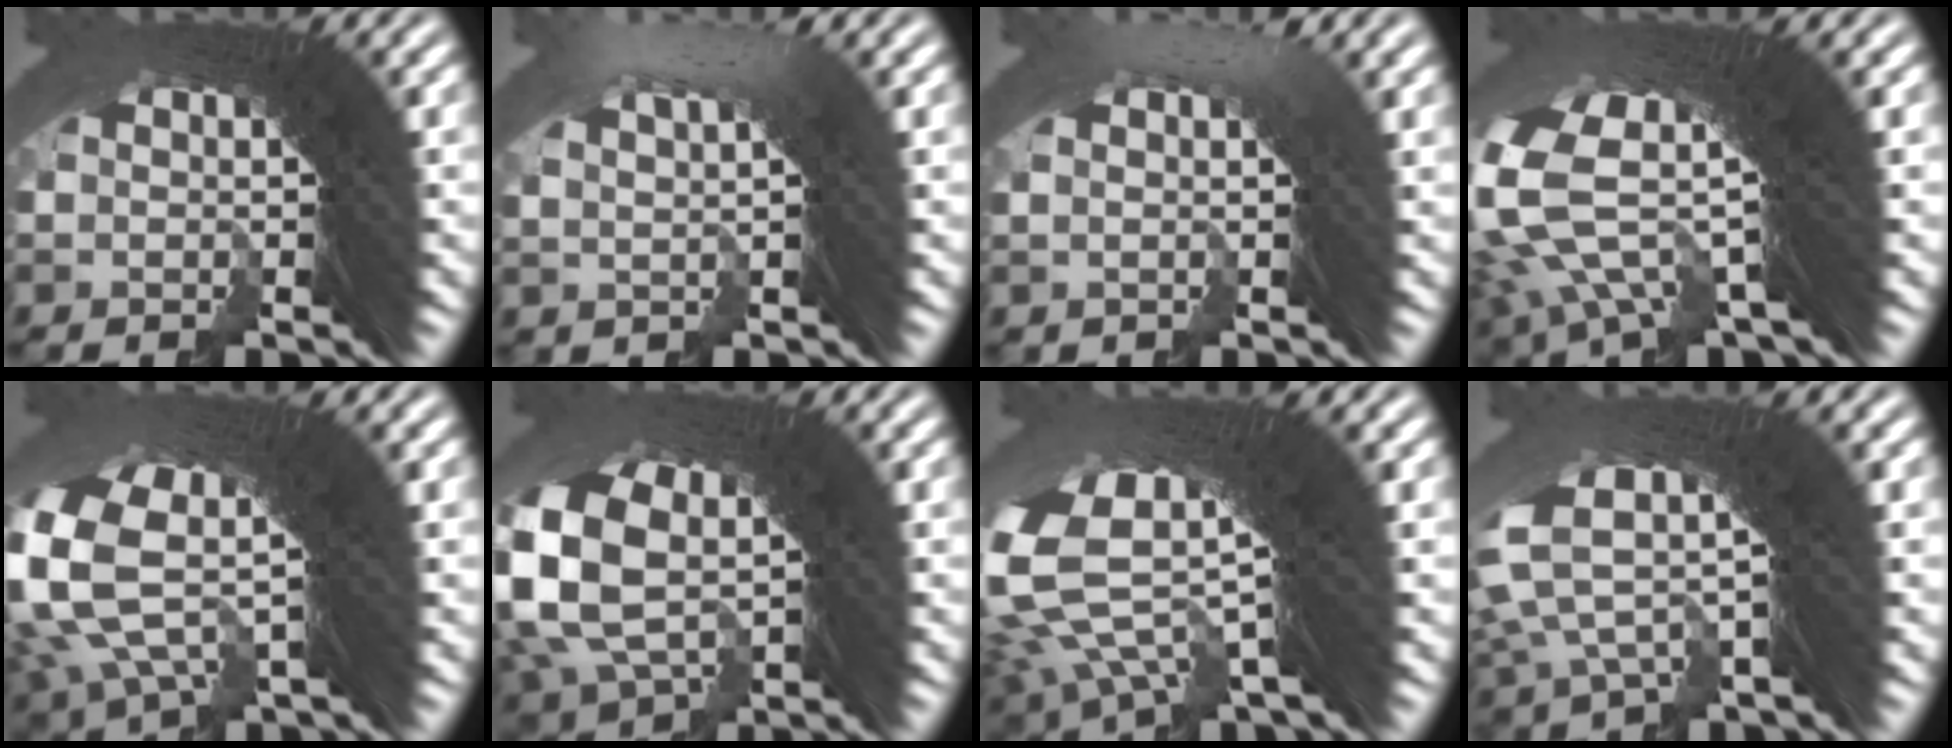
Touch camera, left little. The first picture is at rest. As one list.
[{"total": 1.9, "force": [1.4, -0.4, 1.2], "torque": [-0.006, 0.018, 0.023]}, {"total": 1.3, "force": [0.9, -0.3, 0.9], "torque": [0.001, 0.018, 0.010]}, {"total": 10.6, "force": [2.4, 5.0, 9.1], "torque": [-0.197, -0.005, 0.043]}, {"total": 10.3, "force": [2.2, 6.3, 7.8], "torque": [-0.196, -0.010, 0.039]}, {"total": 6.6, "force": [-0.3, 4.8, 4.5], "torque": [-0.136, -0.031, 0.015]}, {"total": 11.1, "force": [3.7, 5.5, 8.9], "torque": [-0.193, 0.009, 0.058]}, {"total": 6.6, "force": [1.7, 2.9, 5.7], "torque": [-0.111, 0.003, 0.028]}]